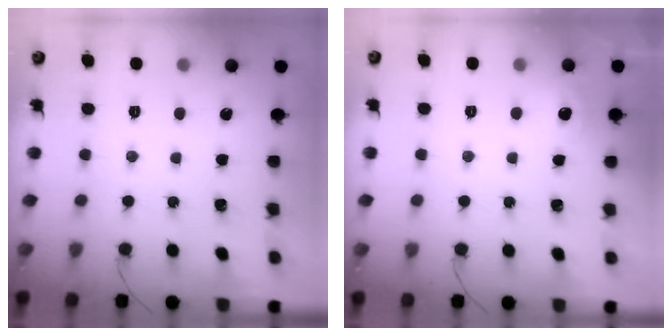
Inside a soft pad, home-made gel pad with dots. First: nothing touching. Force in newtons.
{"total": 4.5, "press": 4.3, "slide": 1.3}